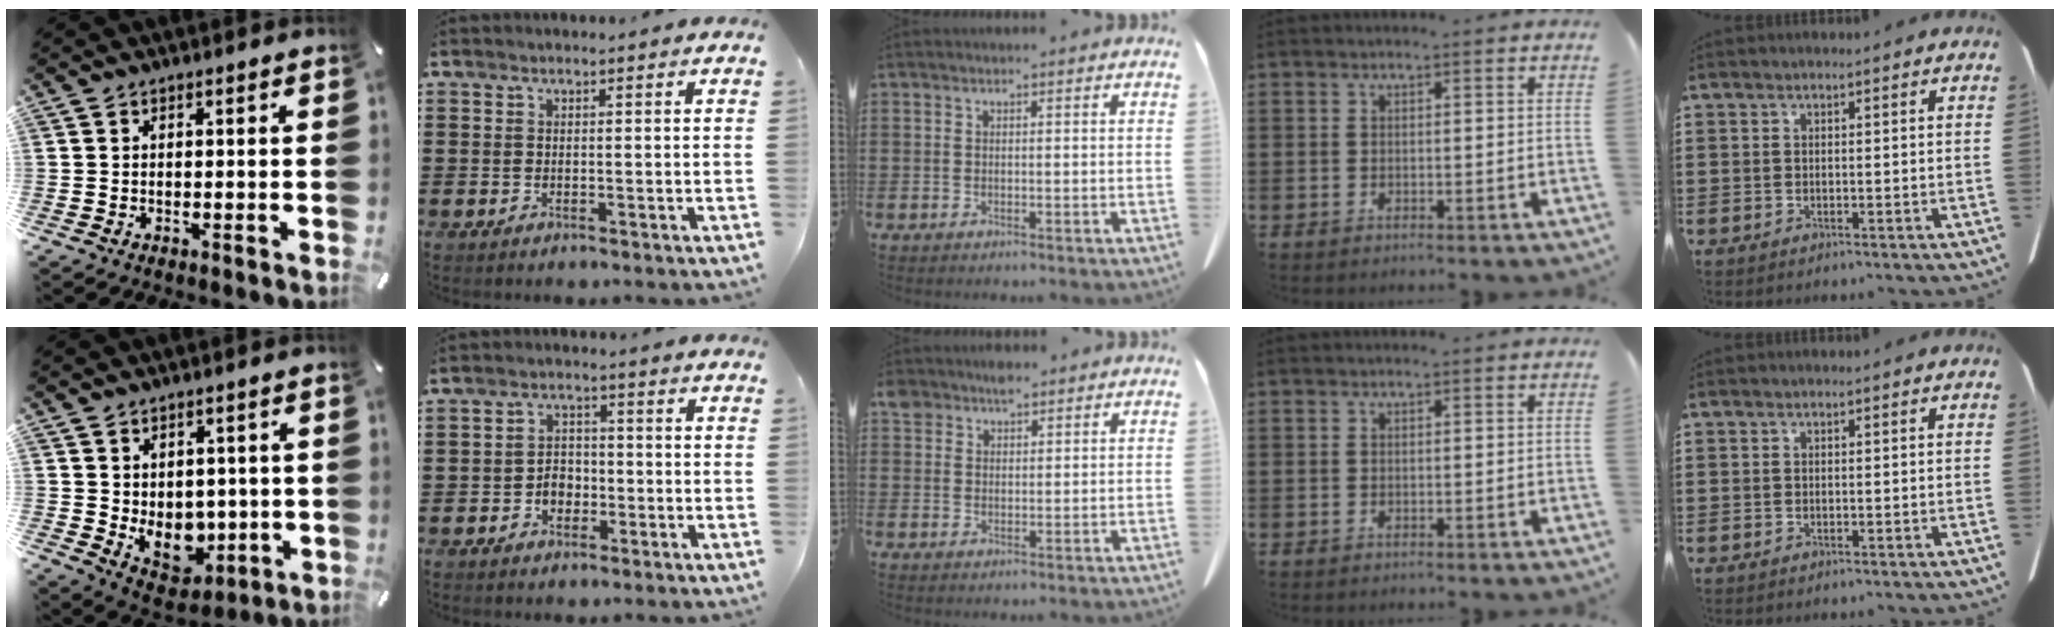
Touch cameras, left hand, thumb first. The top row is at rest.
{"thumb": {"total": 8.9, "force": [0.3, 7.6, 4.6], "torque": [-0.053, -0.018, 0.012]}, "index": {"total": 3.3, "force": [-1.5, 2.4, 1.8], "torque": [-0.038, 0.006, -0.032]}, "middle": {"total": 3.4, "force": [2.7, 1.7, 1.1], "torque": [-0.022, 0.002, 0.052]}}